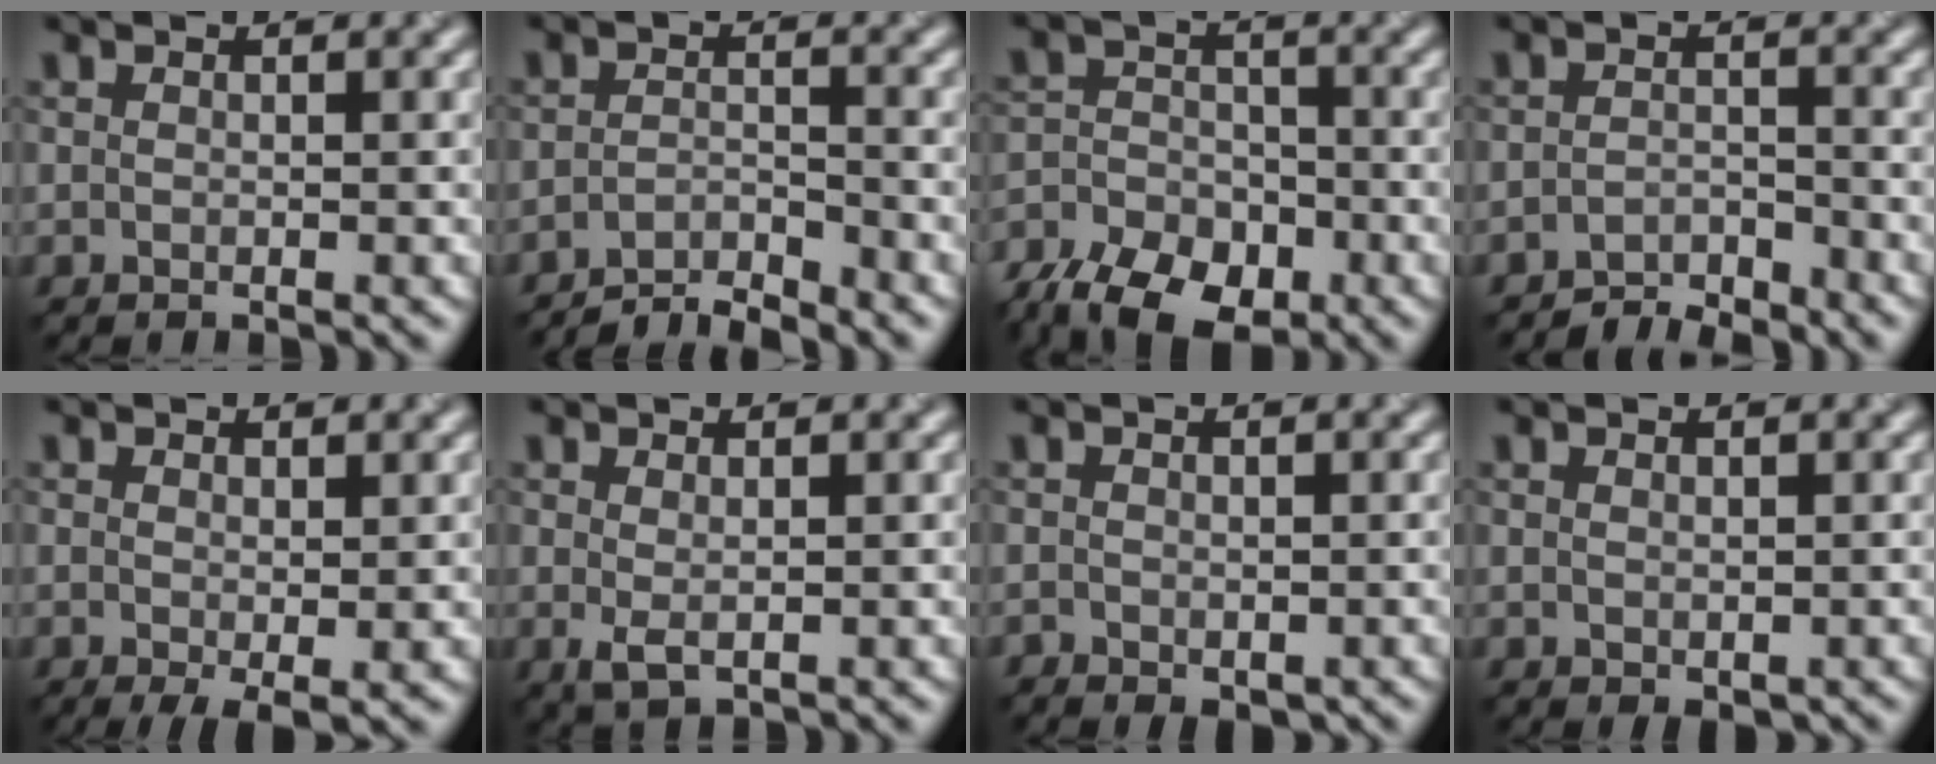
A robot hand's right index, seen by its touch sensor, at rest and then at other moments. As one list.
[{"total": 3.3, "force": [-3.1, 0.4, 1.0], "torque": [-0.011, 0.003, -0.064]}, {"total": 10.5, "force": [-7.9, 5.5, 4.0], "torque": [-0.070, -0.019, -0.123]}, {"total": 2.5, "force": [-2.5, 0.4, 0.4], "torque": [-0.003, 0.004, -0.050]}, {"total": 2.0, "force": [-0.3, 0.6, 1.9], "torque": [-0.031, -0.010, -0.003]}, {"total": 1.6, "force": [0.0, 0.6, 1.5], "torque": [-0.031, -0.005, 0.003]}, {"total": 1.3, "force": [-0.6, 0.9, 0.8], "torque": [-0.012, -0.009, -0.007]}, {"total": 0.7, "force": [0.0, 0.5, 0.5], "torque": [-0.005, -0.004, 0.004]}]